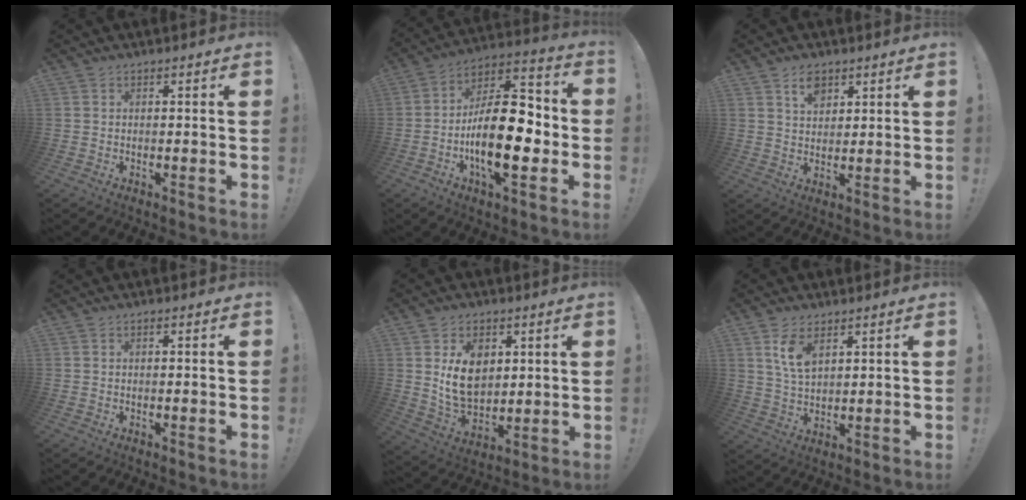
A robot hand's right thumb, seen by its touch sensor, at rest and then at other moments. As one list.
[{"total": 21.3, "force": [-5.1, 9.1, 18.6], "torque": [-0.328, 0.023, -0.077]}, {"total": 6.0, "force": [3.5, 3.7, 3.0], "torque": [-0.043, -0.011, 0.063]}, {"total": 0.0}, {"total": 12.2, "force": [3.9, 9.0, 7.3], "torque": [-0.118, -0.014, 0.076]}, {"total": 7.6, "force": [4.1, 4.0, 5.0], "torque": [-0.092, -0.013, 0.075]}]